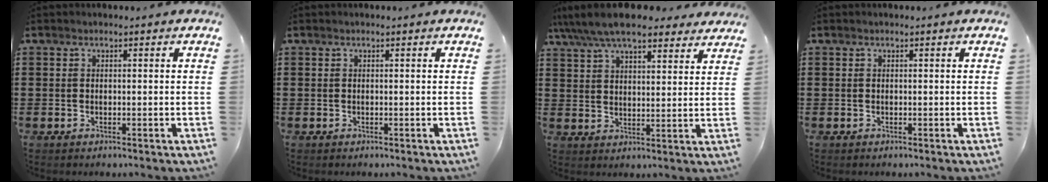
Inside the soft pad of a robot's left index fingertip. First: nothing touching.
{"total": 0.0}
{"total": 8.4, "force": [7.4, 1.8, 3.7], "torque": [-0.096, -0.016, 0.134]}
{"total": 0.0}